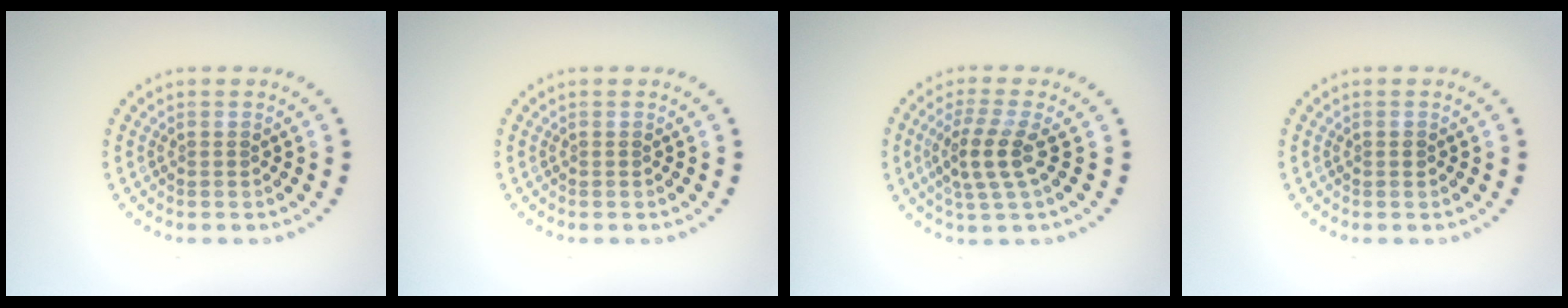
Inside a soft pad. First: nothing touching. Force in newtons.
{"total": 0.0}
{"total": 3.5, "press": 2.9, "slide": 1.8}
{"total": 0.6, "press": 0.6, "slide": 0.1}